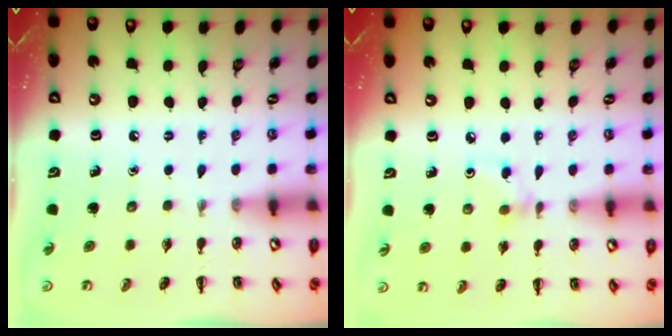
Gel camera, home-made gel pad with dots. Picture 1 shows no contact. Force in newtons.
{"total": 3.0, "press": 2.8, "slide": 0.9}